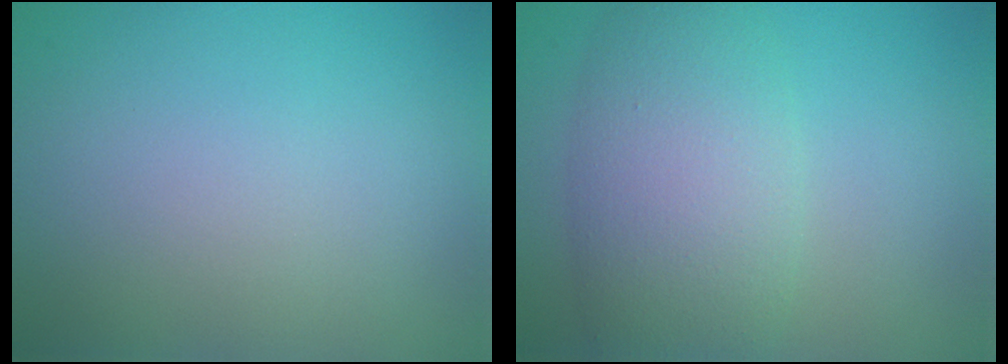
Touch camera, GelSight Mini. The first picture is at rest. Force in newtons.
{"total": 7.5, "press": 7.5, "slide": 0.4}